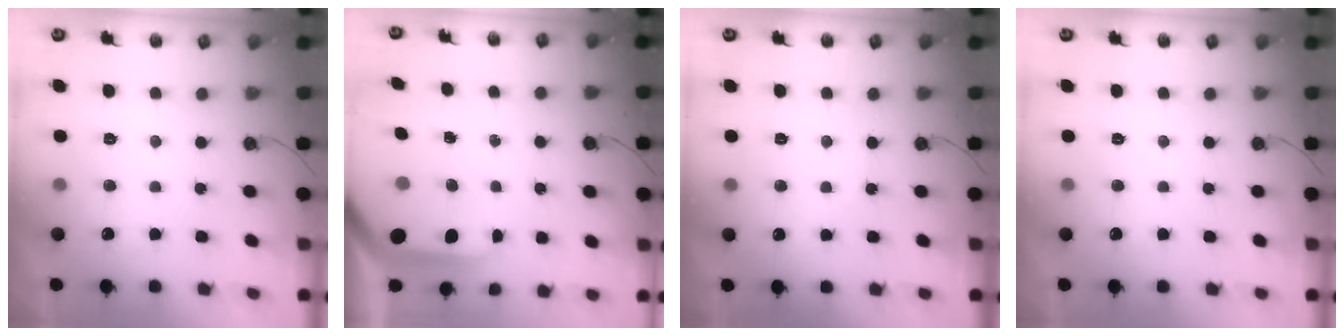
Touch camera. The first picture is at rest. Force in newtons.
{"total": 6.7, "press": 6.7, "slide": 0.7}
{"total": 3.2, "press": 3.2, "slide": 0.5}
{"total": 0.0}